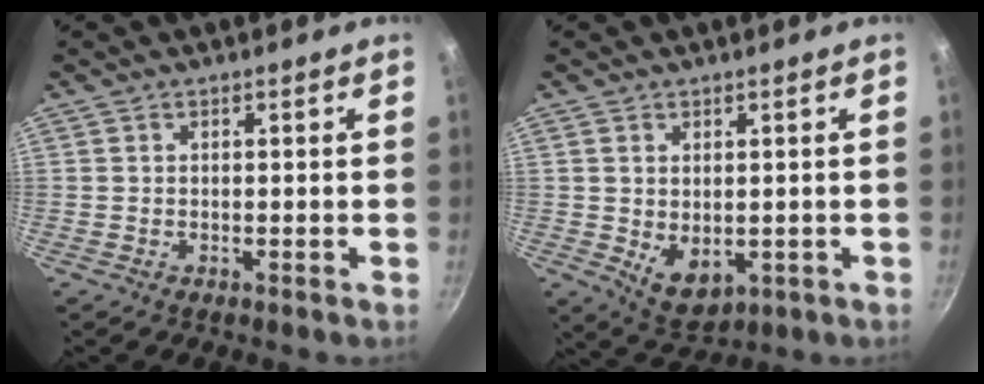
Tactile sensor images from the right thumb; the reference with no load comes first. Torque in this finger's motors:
{"motor_torque": [-0.76, 0.19, 0.38, 0.50, 0.03]}